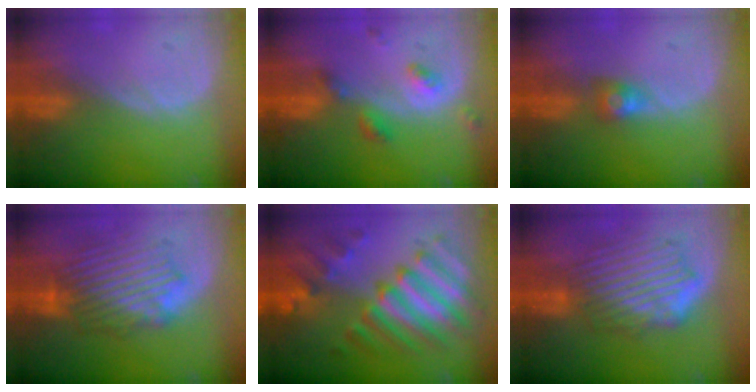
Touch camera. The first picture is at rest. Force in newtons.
{"total": 4.8, "press": 4.4, "slide": 2.1}
{"total": 3.0, "press": 2.5, "slide": 1.7}
{"total": 8.9, "press": 8.6, "slide": 2.2}
{"total": 11.3, "press": 11.2, "slide": 1.2}
{"total": 9.4, "press": 8.3, "slide": 4.6}